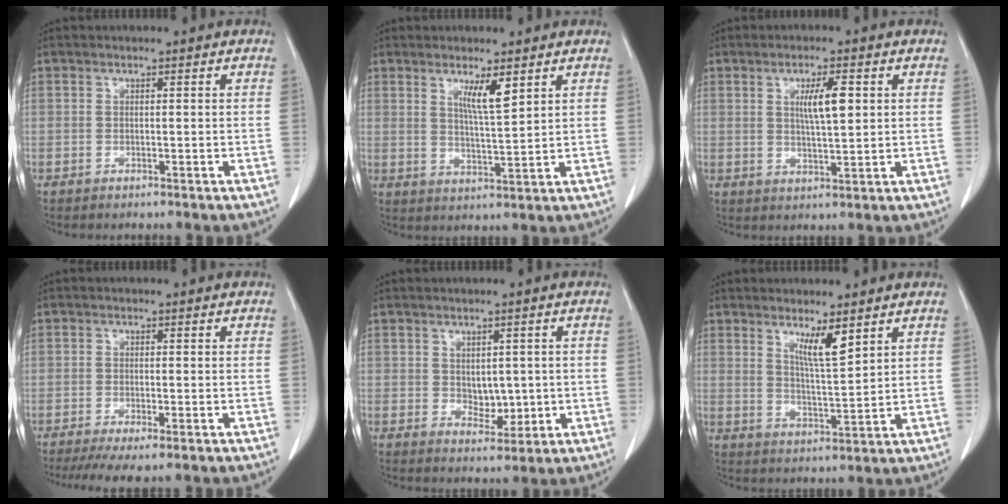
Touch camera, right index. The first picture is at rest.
{"total": 5.0, "force": [2.7, 0.2, 4.1], "torque": [-0.073, -0.010, 0.050]}
{"total": 5.4, "force": [1.5, 0.9, 5.1], "torque": [-0.092, -0.001, 0.027]}
{"total": 5.5, "force": [-4.0, 0.7, 3.7], "torque": [-0.055, -0.015, -0.065]}
{"total": 3.8, "force": [0.2, 2.5, 2.8], "torque": [-0.039, -0.006, 0.015]}
{"total": 5.4, "force": [3.4, 0.2, 4.2], "torque": [-0.073, -0.016, 0.062]}